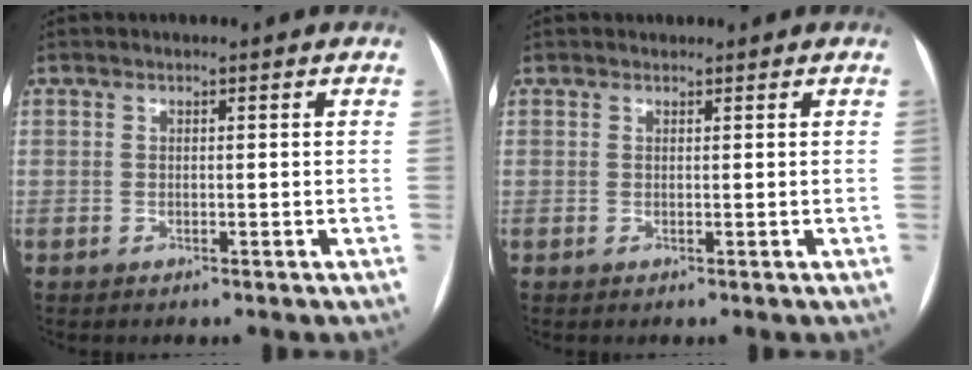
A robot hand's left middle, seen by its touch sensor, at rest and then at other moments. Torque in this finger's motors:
{"motor_torque": [-0.04, 0.01, 0.06, -0.01]}